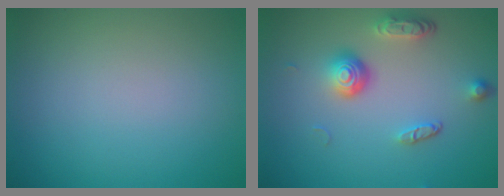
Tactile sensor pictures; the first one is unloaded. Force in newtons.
{"total": 3.9, "press": 2.9, "slide": 2.7}